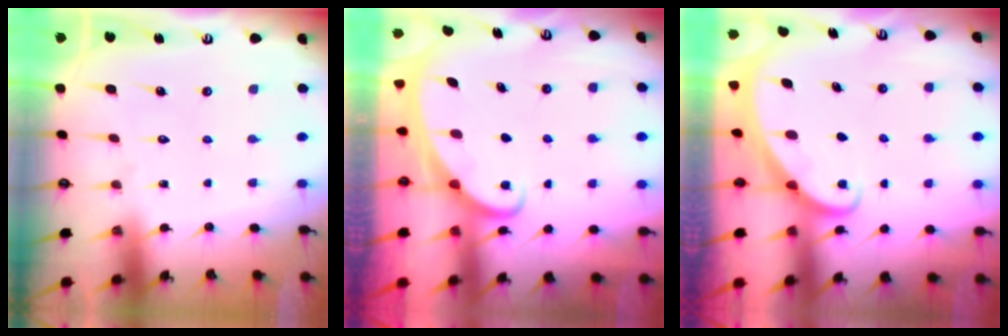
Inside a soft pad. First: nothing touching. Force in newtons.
{"total": 2.1, "press": 2.1, "slide": 0.3}
{"total": 1.8, "press": 1.8, "slide": 0.1}